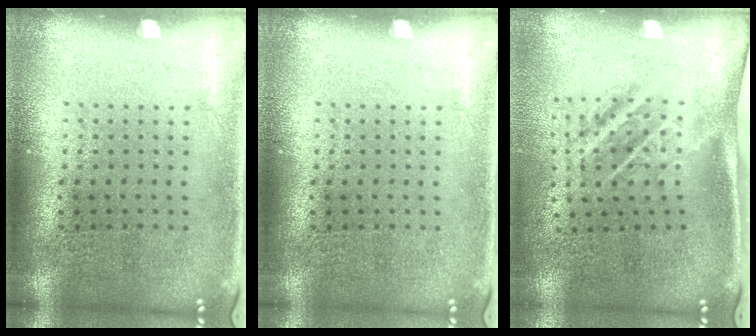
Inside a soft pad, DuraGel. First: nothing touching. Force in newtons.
{"total": 0.0}
{"total": 1.8, "press": 1.1, "slide": 1.4}